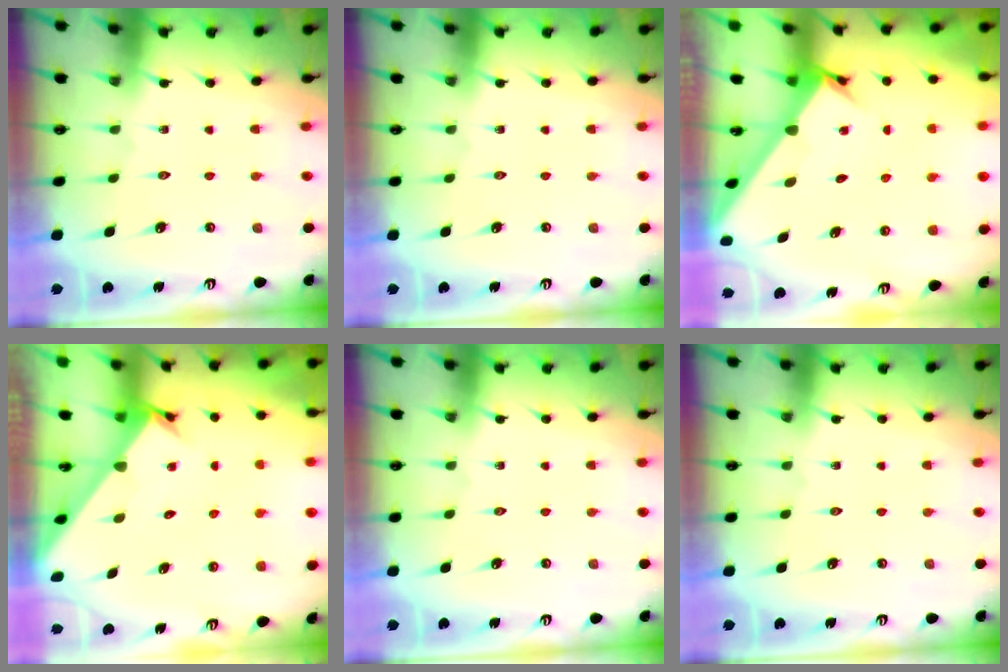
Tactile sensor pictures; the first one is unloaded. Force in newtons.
{"total": 0.0}
{"total": 2.4, "press": 2.4, "slide": 0.3}
{"total": 2.3, "press": 2.3, "slide": 0.2}
{"total": 0.0}
{"total": 0.0}